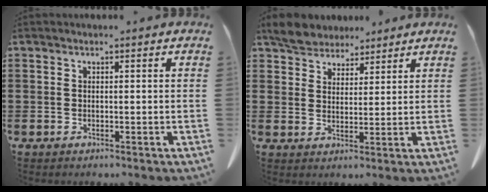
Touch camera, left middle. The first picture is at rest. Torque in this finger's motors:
{"motor_torque": [0.03, -0.02, 0.07, 0.03]}